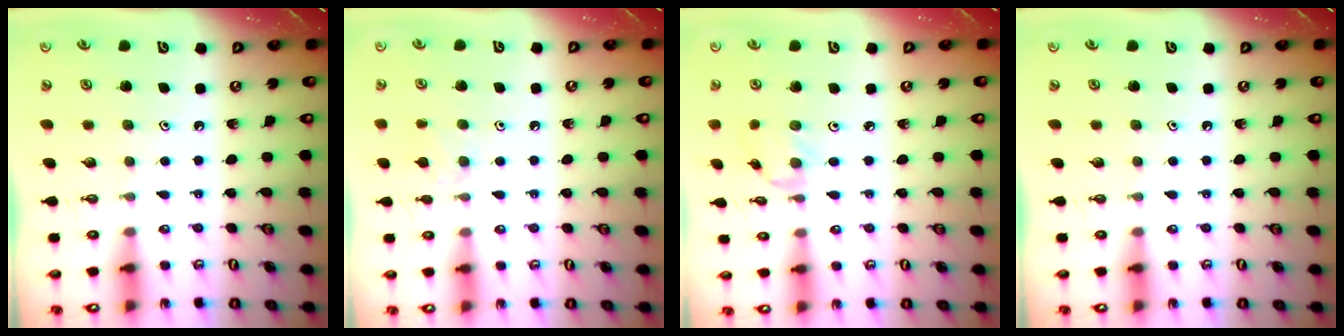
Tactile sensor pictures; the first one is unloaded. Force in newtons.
{"total": 5.1, "press": 5.0, "slide": 0.7}
{"total": 1.0, "press": 1.0, "slide": 0.3}
{"total": 0.0}